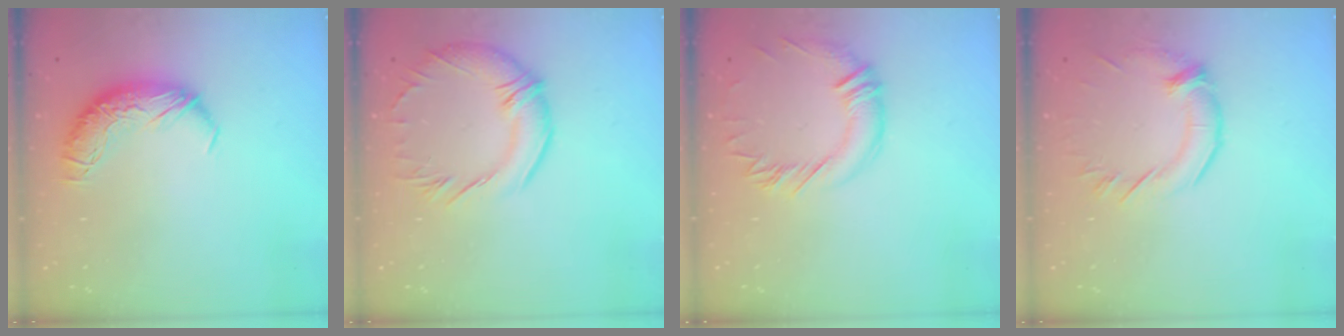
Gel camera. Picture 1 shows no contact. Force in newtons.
{"total": 4.4, "press": 3.3, "slide": 3.0}
{"total": 0.8, "press": 0.2, "slide": 0.8}
{"total": 1.5, "press": 0.4, "slide": 1.4}